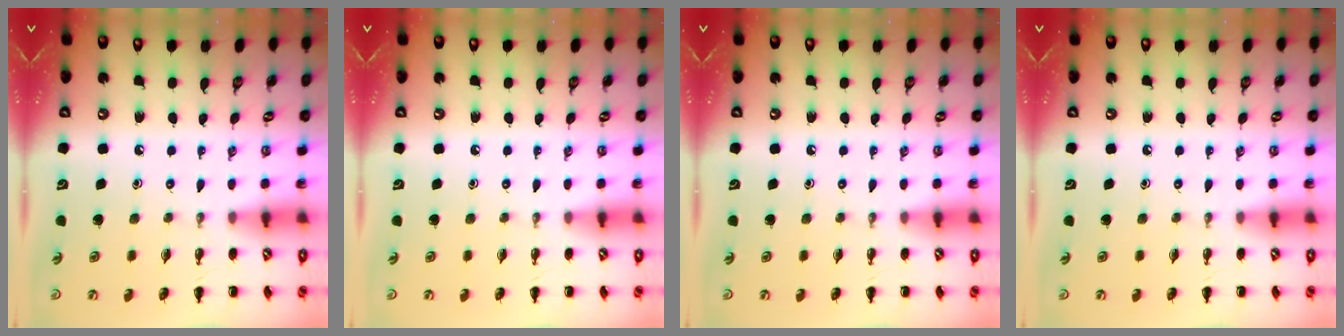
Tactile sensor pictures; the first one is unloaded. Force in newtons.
{"total": 0.0}
{"total": 0.0}
{"total": 0.0}